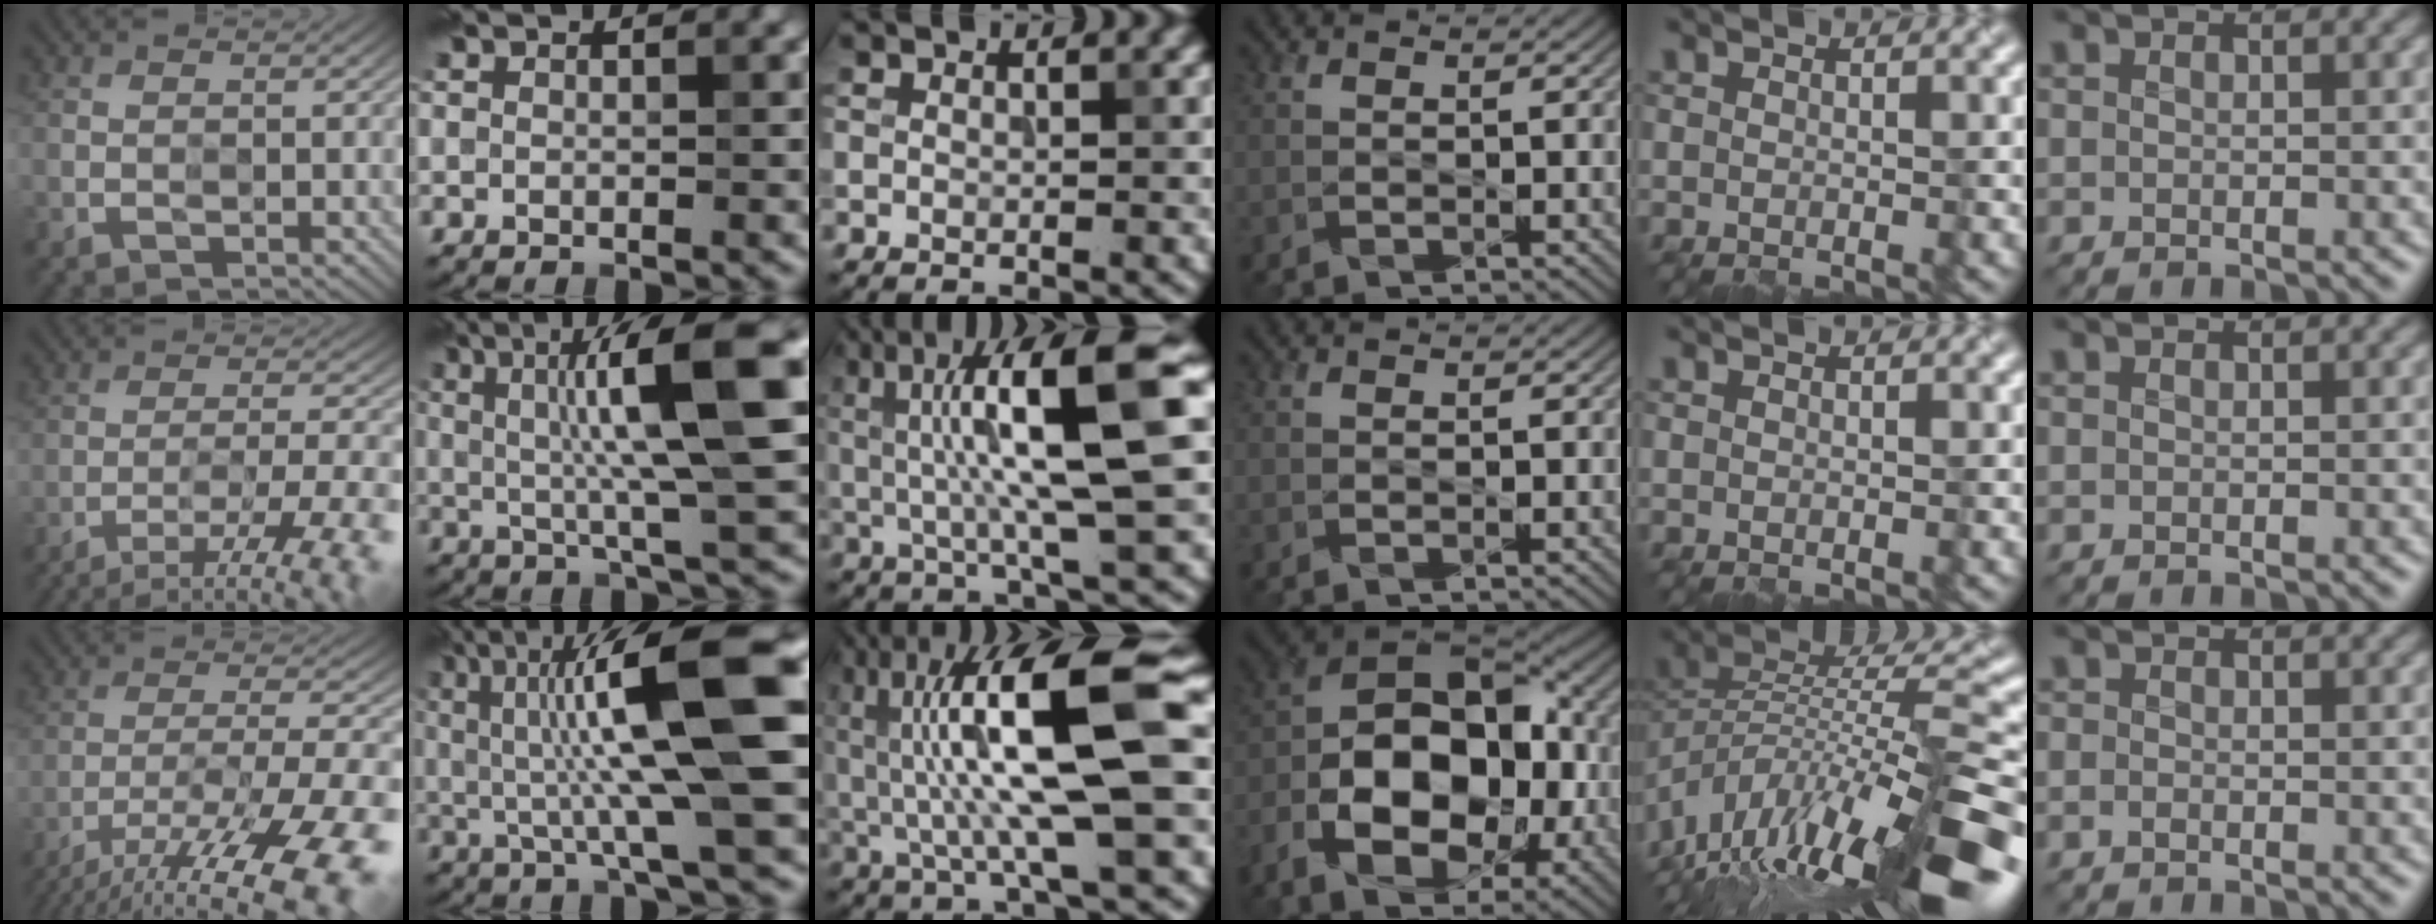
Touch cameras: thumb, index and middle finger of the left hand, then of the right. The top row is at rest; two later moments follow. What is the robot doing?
{"motion": "wipe", "object": "glass cup"}